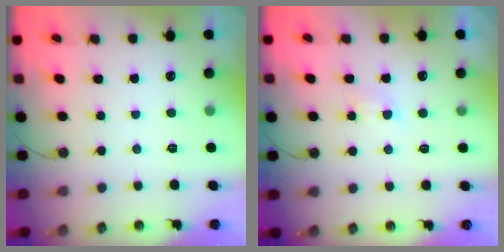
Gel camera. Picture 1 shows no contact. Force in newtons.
{"total": 2.9, "press": 2.9, "slide": 0.5}